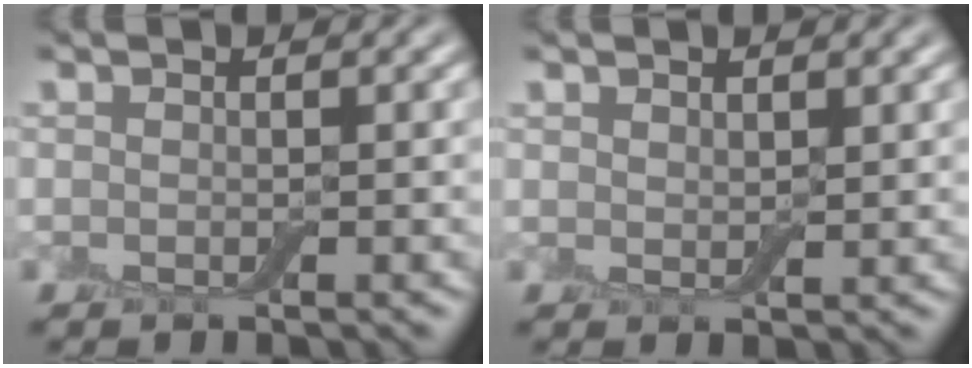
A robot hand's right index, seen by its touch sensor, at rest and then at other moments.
{"total": 0.9, "force": [0.8, 0.3, 0.2], "torque": [-0.007, -0.002, 0.017]}